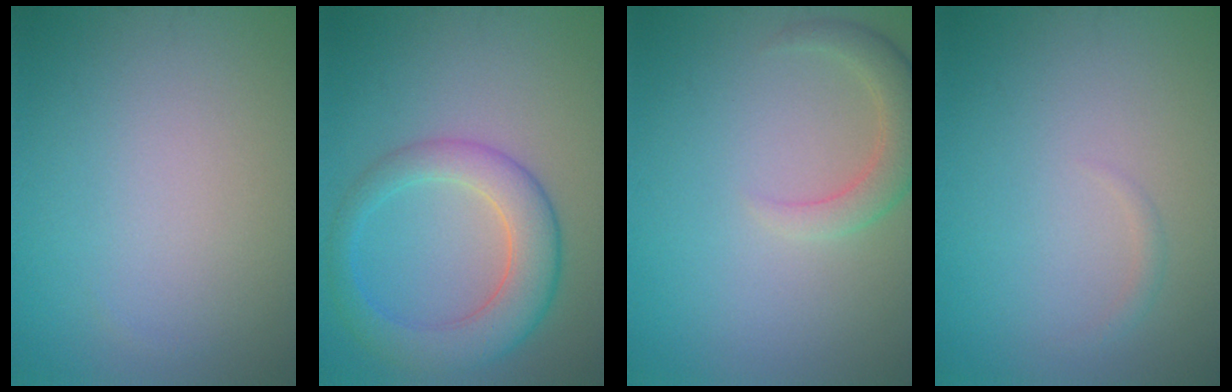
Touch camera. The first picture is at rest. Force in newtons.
{"total": 5.6, "press": 5.6, "slide": 0.2}
{"total": 2.9, "press": 2.9, "slide": 0.4}
{"total": 0.7, "press": 0.7, "slide": 0.1}